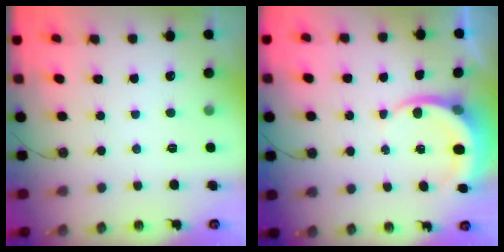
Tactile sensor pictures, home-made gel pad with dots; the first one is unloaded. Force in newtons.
{"total": 5.3, "press": 5.3, "slide": 0.4}